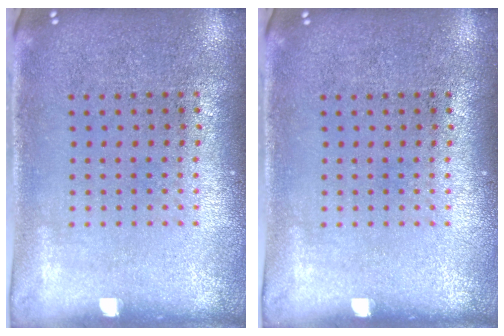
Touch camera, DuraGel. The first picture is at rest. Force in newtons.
{"total": 0.0}